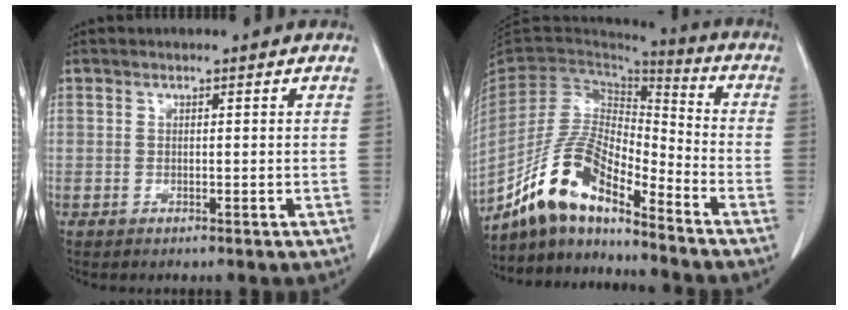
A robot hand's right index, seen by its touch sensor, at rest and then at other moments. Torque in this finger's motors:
{"motor_torque": [0.35, -0.46, 0.63, 0.14]}